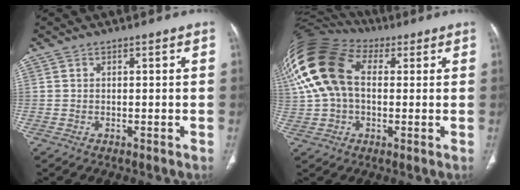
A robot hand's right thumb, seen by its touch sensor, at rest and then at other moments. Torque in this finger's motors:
{"motor_torque": [-0.71, 2.72, 2.19, 0.03, 0.85]}